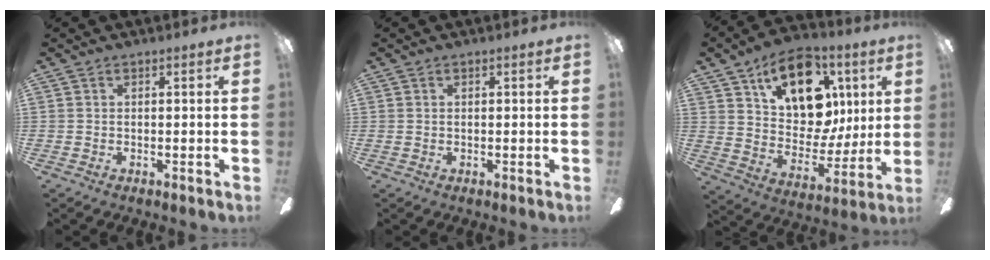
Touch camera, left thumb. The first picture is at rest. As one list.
[{"total": 0.0}, {"total": 20.4, "force": [10.6, 12.3, 12.2], "torque": [-0.187, -0.053, 0.193]}]